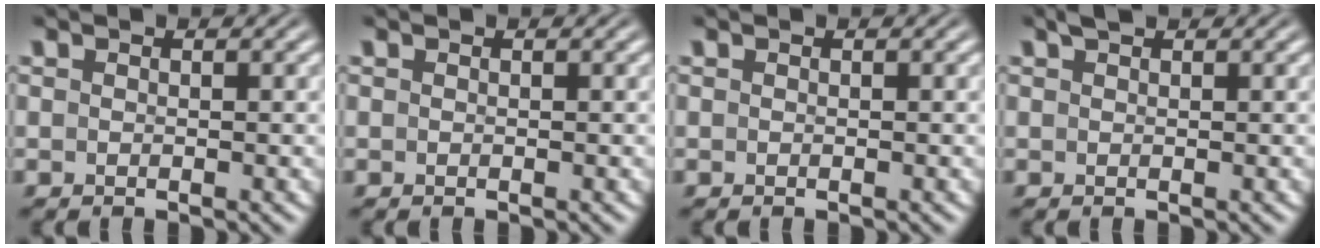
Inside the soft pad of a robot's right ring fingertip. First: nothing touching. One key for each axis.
{"total": 0.0}
{"total": 0.0}
{"total": 0.9, "fx": 0.8, "fy": -0.3, "fz": 0.1, "tx": -0.001, "ty": 0.001, "tz": 0.017}